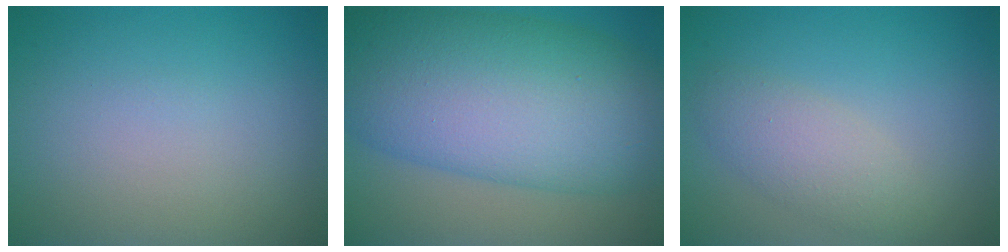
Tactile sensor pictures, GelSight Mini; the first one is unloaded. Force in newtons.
{"total": 14.5, "press": 14.5, "slide": 0.1}
{"total": 3.0, "press": 3.0, "slide": 0.1}